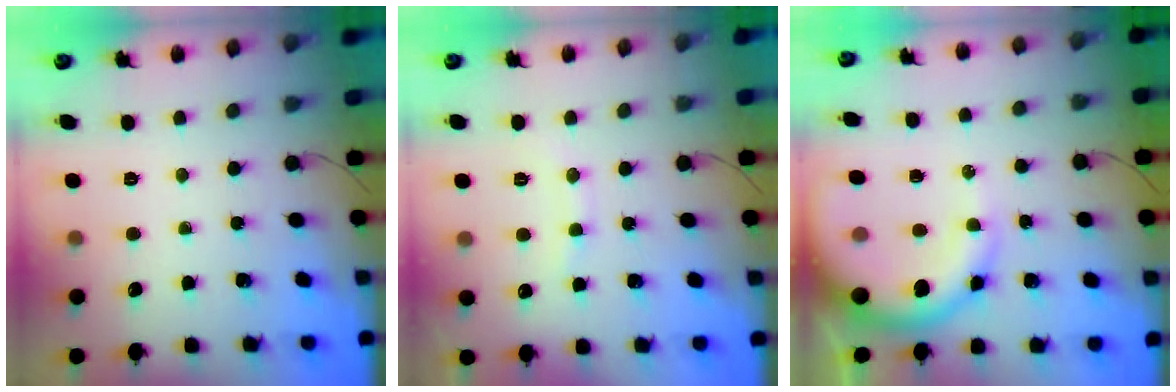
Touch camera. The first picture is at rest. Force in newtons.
{"total": 8.2, "press": 8.1, "slide": 1.0}
{"total": 12.8, "press": 12.5, "slide": 2.8}